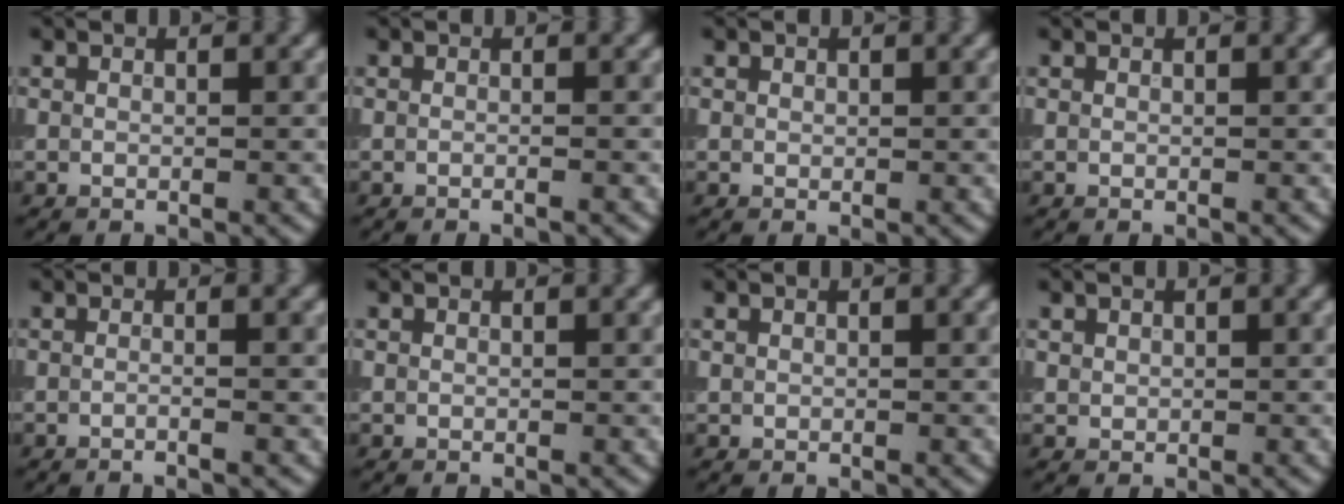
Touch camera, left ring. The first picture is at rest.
{"total": 1.3, "force": [-0.1, 0.6, 1.2], "torque": [-0.001, -0.012, -0.019]}
{"total": 0.0}
{"total": 0.0}
{"total": 2.6, "force": [0.1, 1.2, 2.3], "torque": [0.000, -0.006, -0.031]}
{"total": 0.0}
{"total": 0.0}
{"total": 0.6, "force": [0.3, 0.6, 0.1], "torque": [0.002, -0.003, 0.010]}